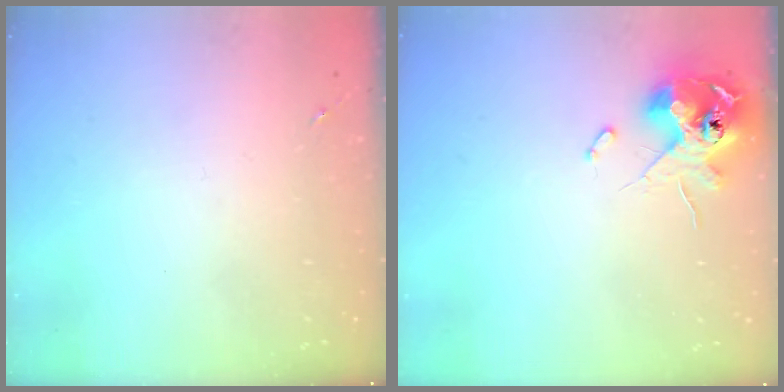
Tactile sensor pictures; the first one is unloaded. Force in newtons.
{"total": 11.6, "press": 11.4, "slide": 2.1}